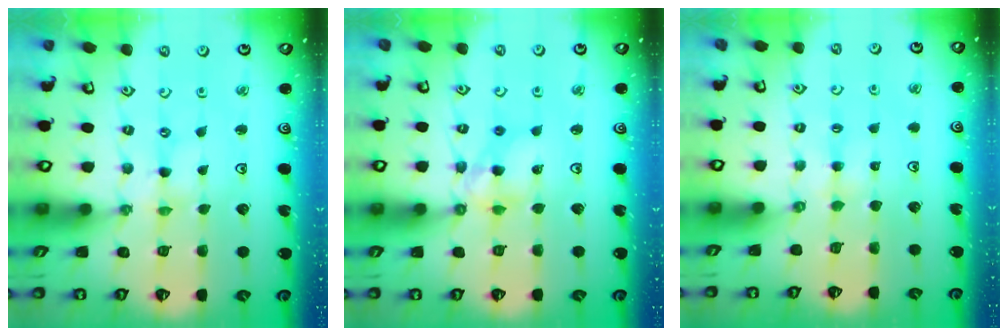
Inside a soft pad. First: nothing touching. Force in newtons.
{"total": 7.2, "press": 7.1, "slide": 0.7}
{"total": 2.9, "press": 2.8, "slide": 0.5}